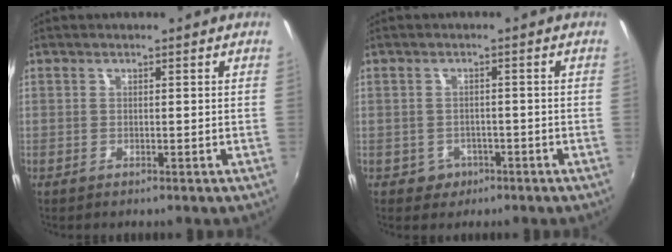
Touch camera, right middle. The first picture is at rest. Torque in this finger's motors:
{"motor_torque": [0.22, -0.14, -0.05, -0.01]}